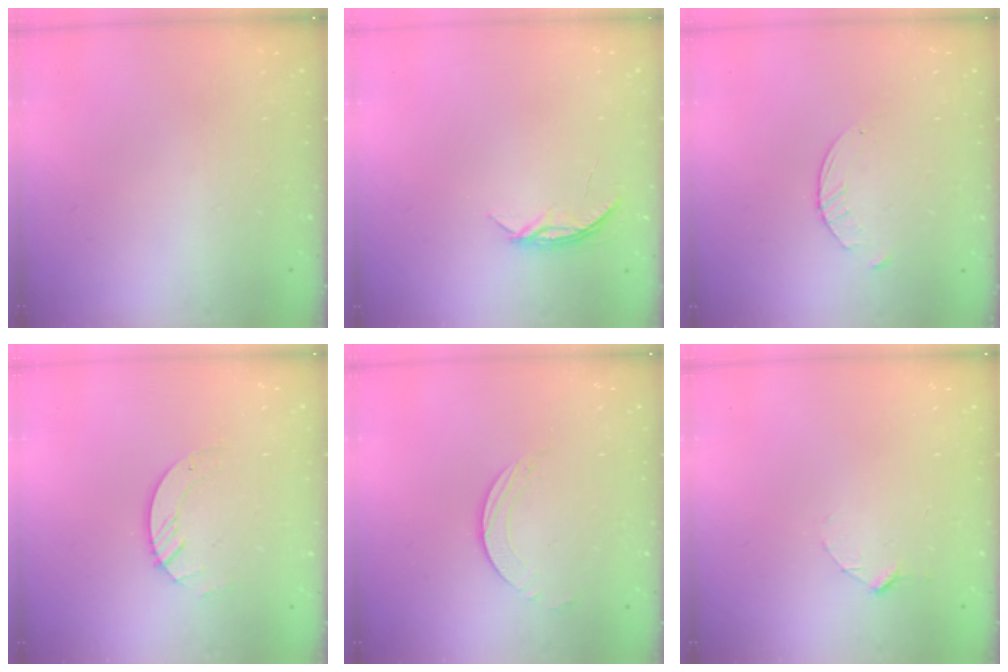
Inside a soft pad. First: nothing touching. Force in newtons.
{"total": 3.7, "press": 3.7, "slide": 0.4}
{"total": 2.0, "press": 2.0, "slide": 0.3}
{"total": 3.0, "press": 3.0, "slide": 0.3}
{"total": 2.0, "press": 1.9, "slide": 0.3}
{"total": 2.9, "press": 2.9, "slide": 0.3}